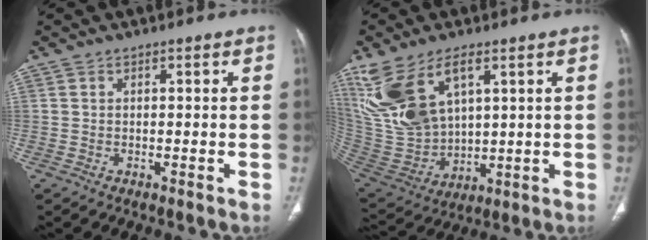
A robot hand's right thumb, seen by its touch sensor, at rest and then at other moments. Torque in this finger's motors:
{"motor_torque": [0.34, 0.80, 1.14, 1.63, 0.20]}